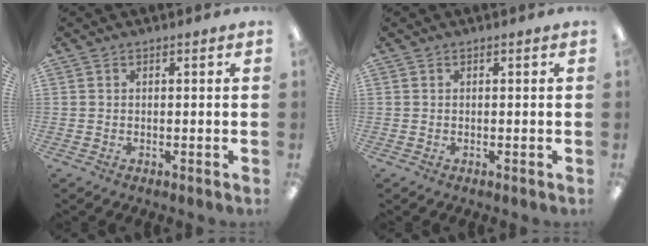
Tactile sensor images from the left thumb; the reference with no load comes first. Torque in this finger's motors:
{"motor_torque": [-0.05, 0.02, 0.00, 0.00, 0.00]}